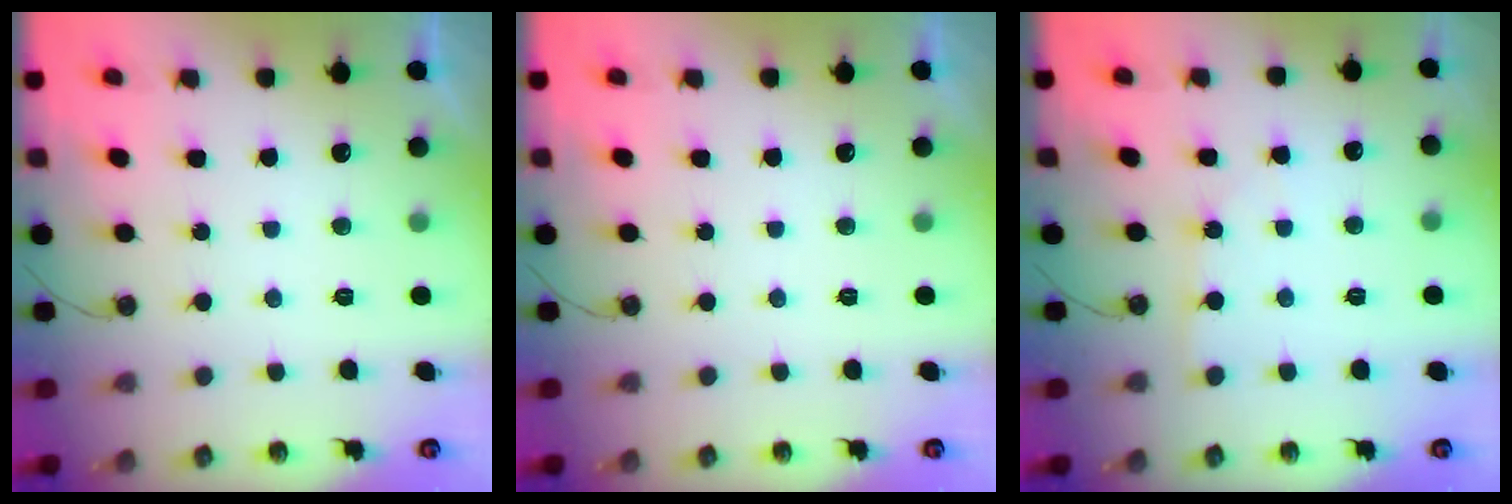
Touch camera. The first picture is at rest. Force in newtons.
{"total": 0.0}
{"total": 2.4, "press": 2.3, "slide": 0.4}